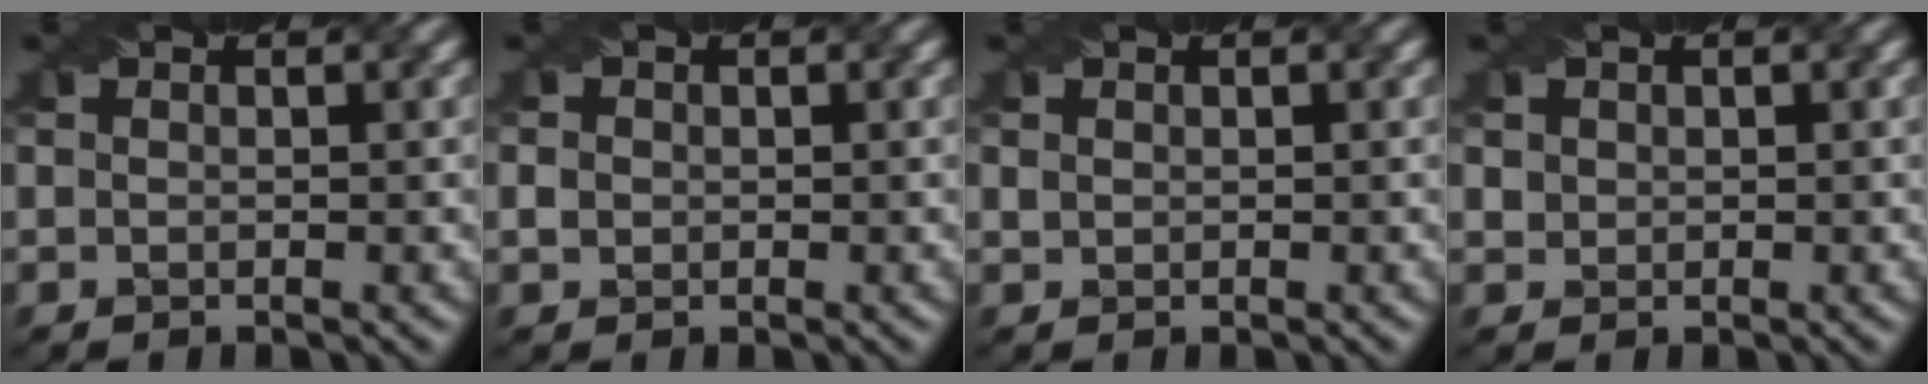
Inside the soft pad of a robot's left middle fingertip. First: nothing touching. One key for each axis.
{"total": 0.7, "fx": -0.3, "fy": 0.7, "fz": 0.1, "tx": -0.006, "ty": 0.004, "tz": 0.005}
{"total": 0.7, "fx": 0.4, "fy": 0.6, "fz": 0.2, "tx": -0.015, "ty": 0.003, "tz": 0.018}
{"total": 1.7, "fx": 0.9, "fy": 1.3, "fz": 0.6, "tx": -0.021, "ty": 0.009, "tz": 0.026}